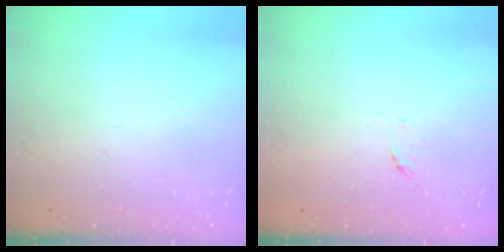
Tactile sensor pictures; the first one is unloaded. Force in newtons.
{"total": 4.8, "press": 4.7, "slide": 1.0}